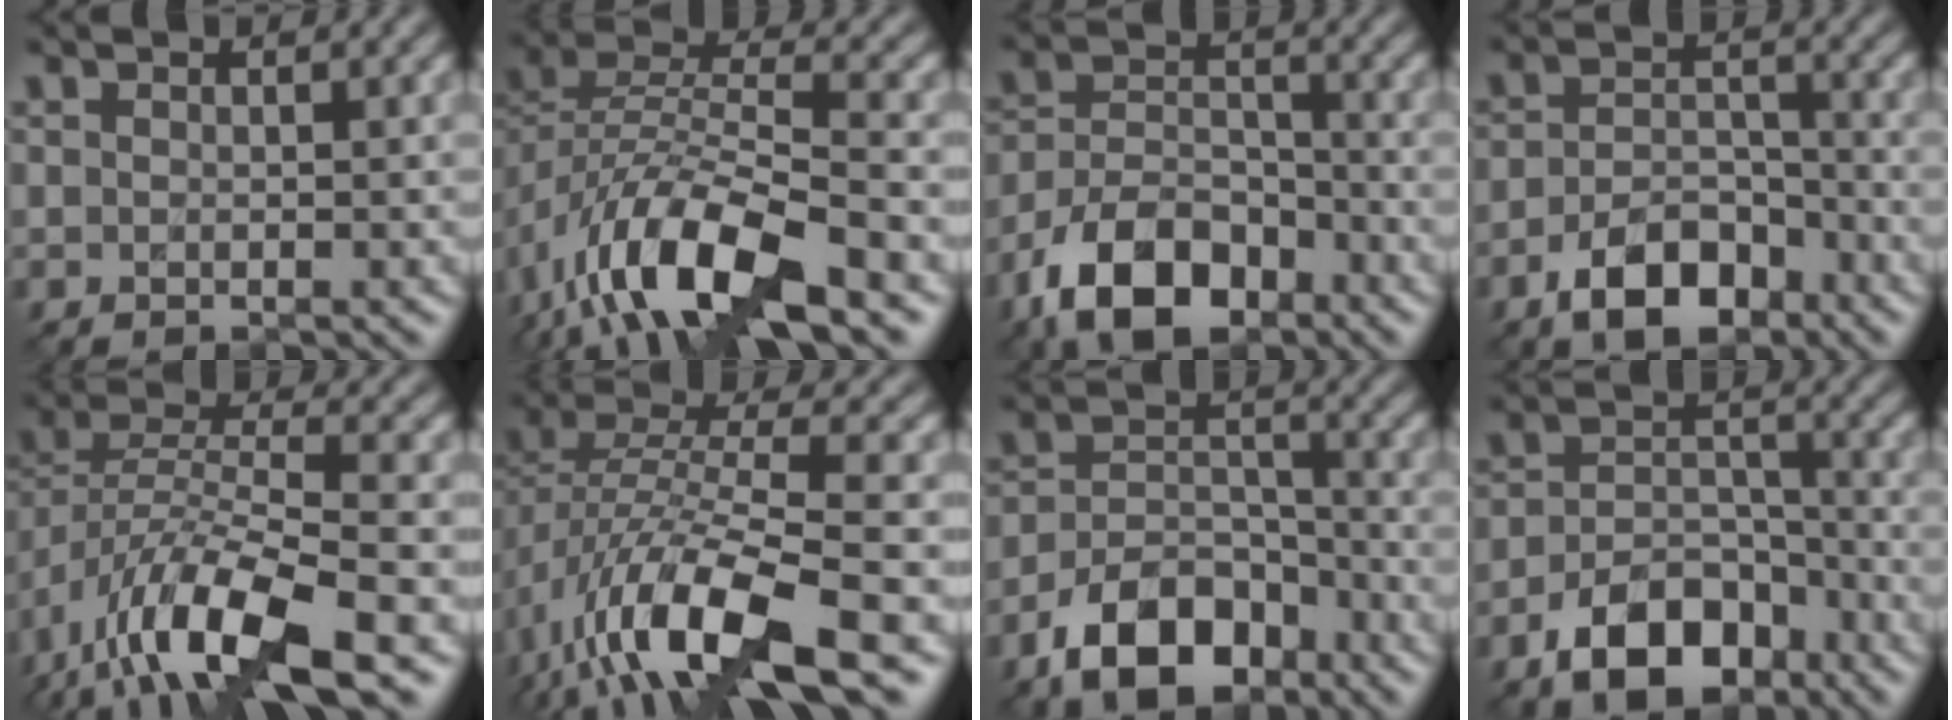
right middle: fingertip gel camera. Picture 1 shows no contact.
{"total": 11.8, "force": [-6.3, 4.9, 8.7], "torque": [-0.167, -0.005, -0.123]}
{"total": 8.9, "force": [-5.7, 4.7, 4.8], "torque": [-0.089, 0.001, -0.114]}
{"total": 5.3, "force": [-3.3, 2.7, 3.1], "torque": [-0.051, 0.002, -0.062]}
{"total": 10.8, "force": [-5.6, 4.2, 8.2], "torque": [-0.153, -0.004, -0.109]}
{"total": 11.7, "force": [-5.0, 4.6, 9.6], "torque": [-0.185, 0.001, -0.097]}
{"total": 7.6, "force": [-5.0, 4.0, 3.9], "torque": [-0.063, 0.001, -0.095]}
{"total": 6.6, "force": [-4.2, 3.6, 3.6], "torque": [-0.056, 0.001, -0.074]}